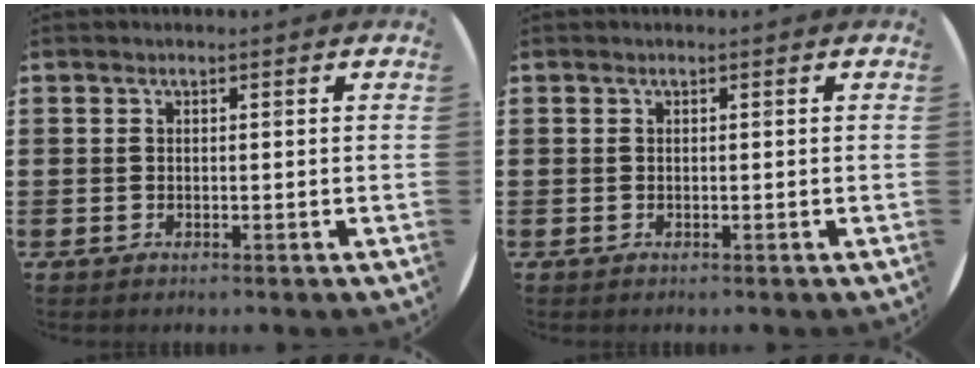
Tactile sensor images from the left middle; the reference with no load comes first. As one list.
[{"total": 0.0}]